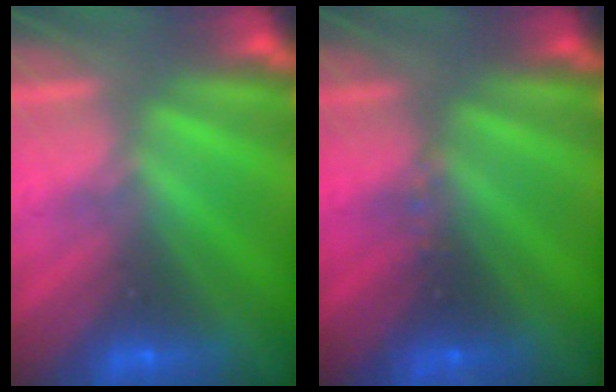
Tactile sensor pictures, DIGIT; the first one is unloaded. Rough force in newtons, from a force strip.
{"total": 2.5}